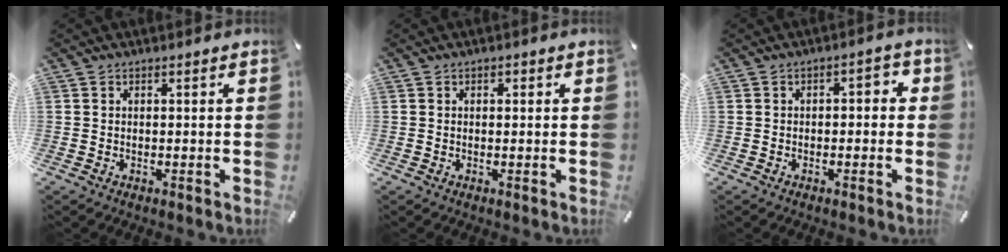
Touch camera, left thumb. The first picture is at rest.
{"total": 0.6, "force": [0.1, 0.5, 0.2], "torque": [-0.005, 0.004, 0.000]}
{"total": 2.7, "force": [-1.6, 1.5, 1.6], "torque": [-0.027, 0.016, -0.034]}